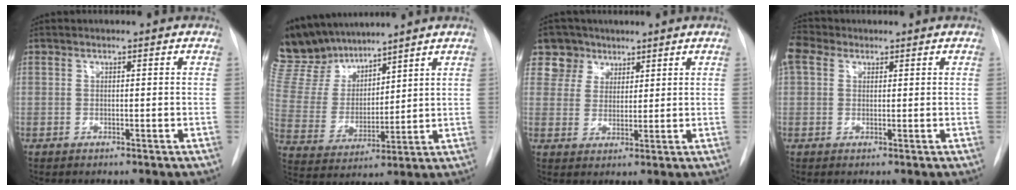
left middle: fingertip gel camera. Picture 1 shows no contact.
{"total": 12.5, "force": [11.5, 3.9, 3.3], "torque": [-0.080, 0.012, 0.235]}
{"total": 5.8, "force": [3.7, 4.4, -0.2], "torque": [0.012, 0.007, 0.069]}
{"total": 4.0, "force": [2.1, 2.8, 1.9], "torque": [-0.057, 0.025, 0.044]}